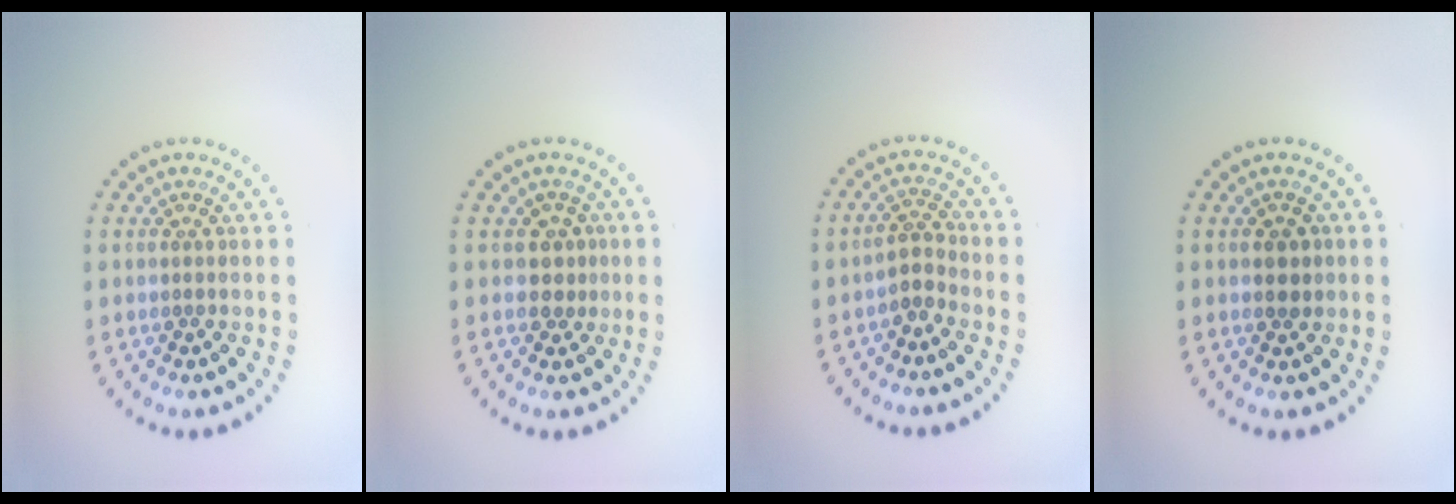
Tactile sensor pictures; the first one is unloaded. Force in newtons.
{"total": 1.8, "press": 1.4, "slide": 1.1}
{"total": 2.0, "press": 1.4, "slide": 1.4}
{"total": 1.6, "press": 1.6, "slide": 0.2}